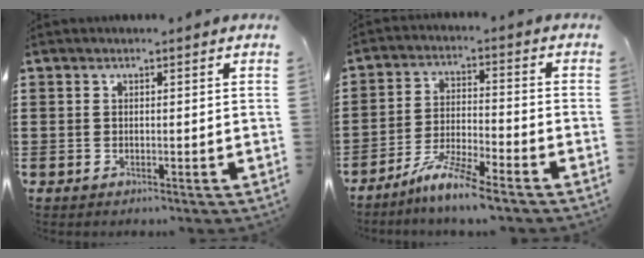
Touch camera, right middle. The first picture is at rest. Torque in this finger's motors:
{"motor_torque": [2.14, 0.01, 0.34, 0.18]}